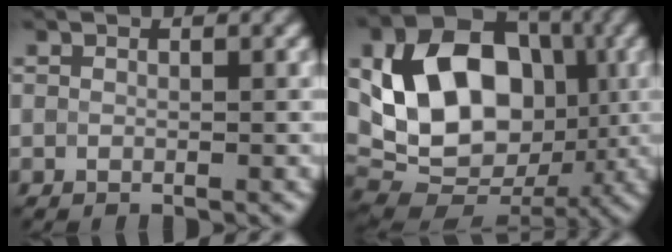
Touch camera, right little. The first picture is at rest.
{"total": 13.6, "force": [1.2, 9.9, 9.2], "torque": [-0.159, 0.010, 0.015]}